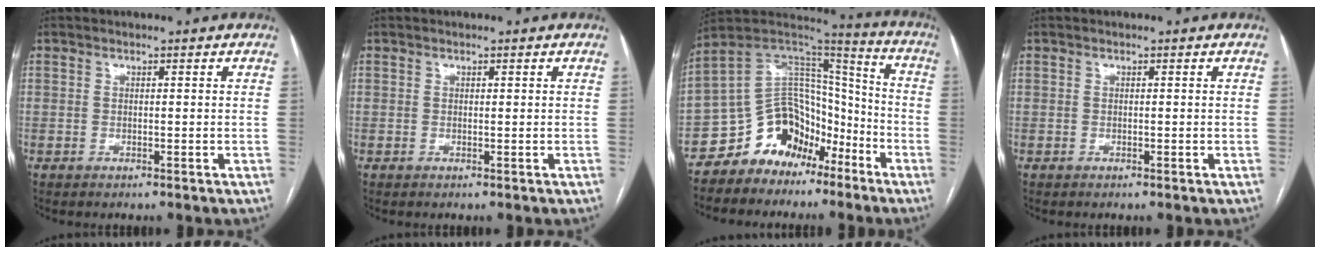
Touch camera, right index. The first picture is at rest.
{"total": 0.0}
{"total": 13.8, "force": [-9.1, 9.2, 4.7], "torque": [-0.081, 0.079, -0.160]}
{"total": 0.0}